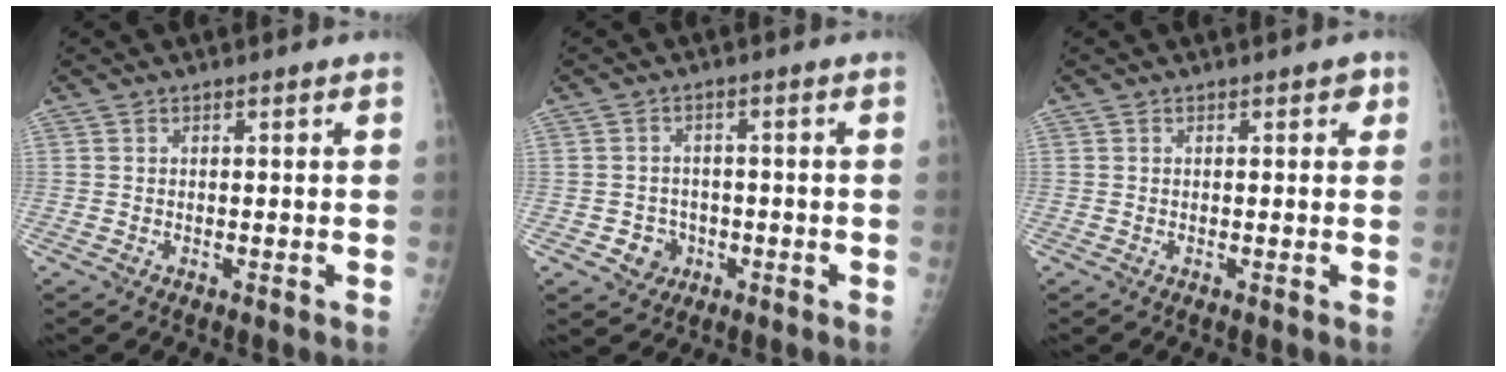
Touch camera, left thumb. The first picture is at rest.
{"total": 4.1, "force": [-1.6, 3.7, 0.8], "torque": [0.011, 0.010, -0.021]}
{"total": 1.1, "force": [0.5, 0.7, 0.7], "torque": [0.005, 0.001, 0.001]}